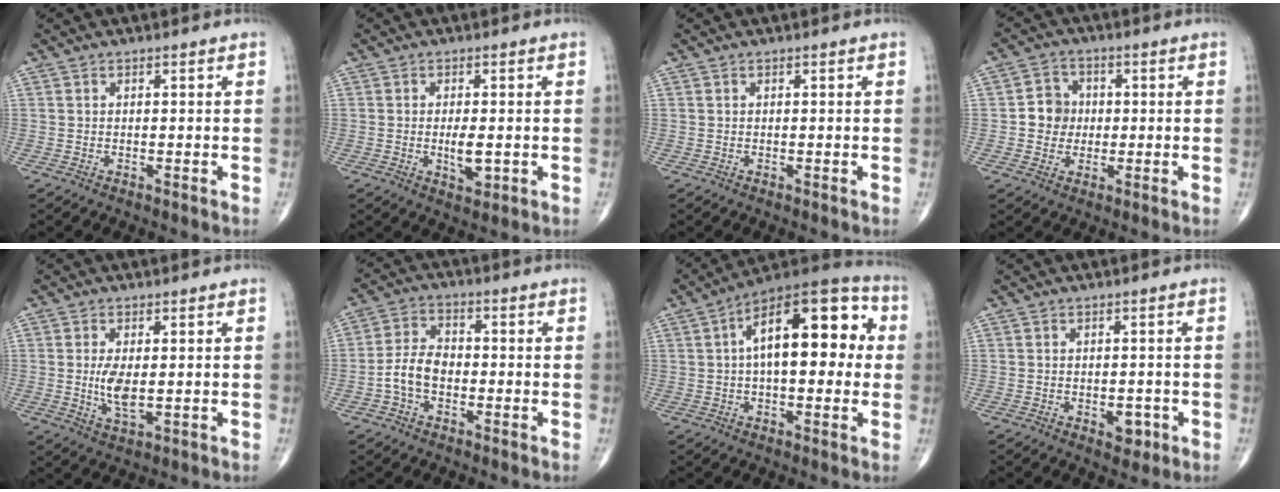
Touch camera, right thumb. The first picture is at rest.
{"total": 4.2, "force": [-0.6, 1.7, 3.8], "torque": [-0.061, -0.008, -0.008]}
{"total": 0.0}
{"total": 5.7, "force": [0.0, 5.3, 2.2], "torque": [-0.008, 0.008, -0.008]}
{"total": 5.3, "force": [0.1, 2.2, 4.8], "torque": [-0.096, -0.014, 0.006]}
{"total": 6.8, "force": [-1.8, 4.4, 4.8], "torque": [-0.088, 0.025, -0.043]}
{"total": 19.8, "force": [3.2, 9.2, 17.2], "torque": [-0.234, 0.037, 0.037]}
{"total": 3.2, "force": [-1.1, 1.9, 2.3], "torque": [-0.016, 0.003, -0.010]}